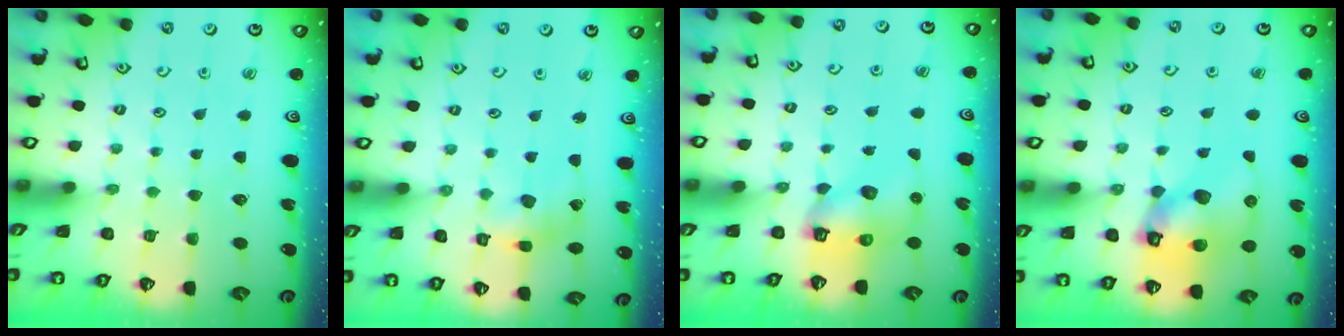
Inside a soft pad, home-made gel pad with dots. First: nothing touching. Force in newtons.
{"total": 5.3, "press": 5.3, "slide": 0.5}
{"total": 7.2, "press": 7.2, "slide": 0.8}
{"total": 13.5, "press": 13.3, "slide": 1.9}